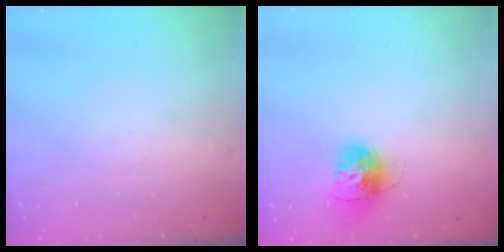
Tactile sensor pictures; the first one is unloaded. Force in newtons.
{"total": 13.1, "press": 13.0, "slide": 1.1}